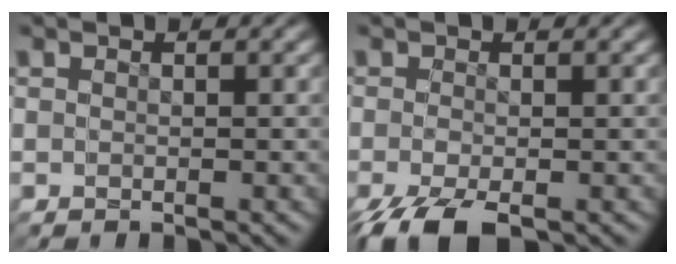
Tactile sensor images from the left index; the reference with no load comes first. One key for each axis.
{"total": 1.8, "fx": -1.6, "fy": -0.7, "fz": 0.5, "tx": 0.006, "ty": -0.003, "tz": -0.023}